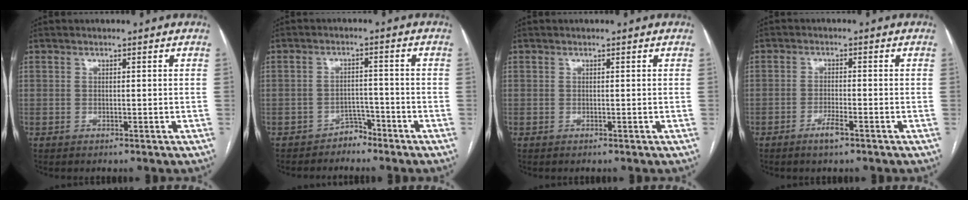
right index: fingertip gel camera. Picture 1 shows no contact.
{"total": 2.9, "force": [-2.5, 1.4, 0.1], "torque": [0.002, 0.007, -0.040]}
{"total": 0.0}
{"total": 2.8, "force": [-1.8, 0.4, 2.1], "torque": [-0.040, -0.001, -0.033]}